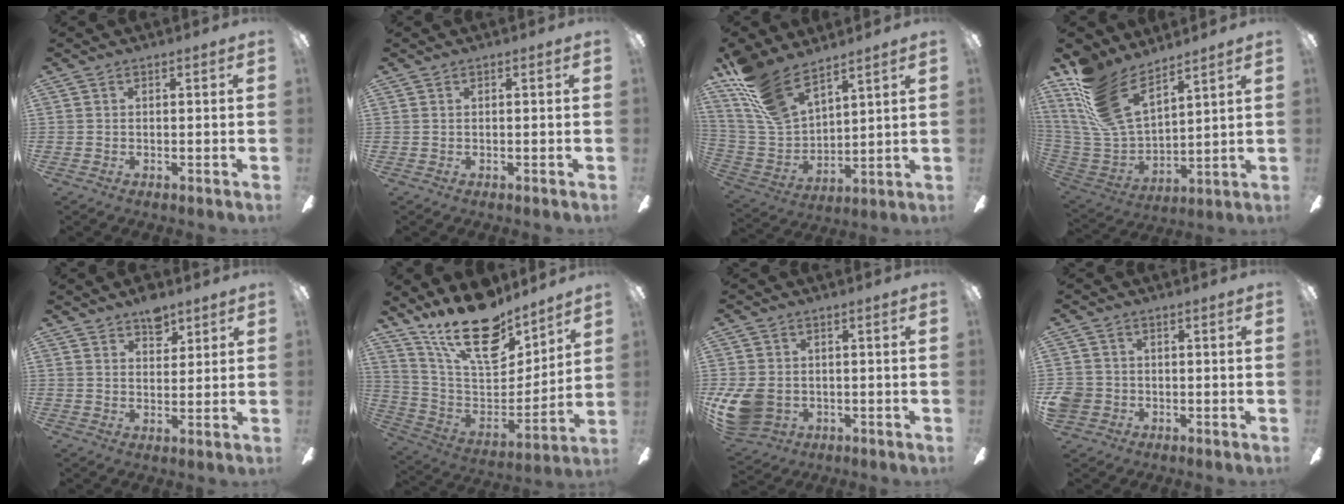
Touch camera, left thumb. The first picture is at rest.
{"total": 0.0}
{"total": 14.5, "force": [11.6, 5.7, 6.6], "torque": [-0.168, -0.060, 0.221]}
{"total": 17.6, "force": [11.9, 8.0, 10.1], "torque": [-0.245, -0.078, 0.221]}
{"total": 6.1, "force": [4.4, 3.5, 2.4], "torque": [-0.019, -0.023, 0.076]}
{"total": 21.9, "force": [15.9, 9.3, 11.9], "torque": [-0.205, -0.107, 0.283]}
{"total": 9.9, "force": [-1.8, 7.9, 5.7], "torque": [-0.122, 0.008, -0.030]}
{"total": 4.1, "force": [-0.8, 3.9, 0.9], "torque": [-0.024, 0.005, -0.016]}